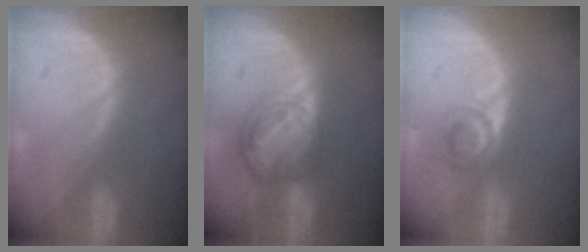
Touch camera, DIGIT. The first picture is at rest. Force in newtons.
{"total": 8.3, "press": 7.1, "slide": 4.4}
{"total": 3.5, "press": 3.4, "slide": 0.9}